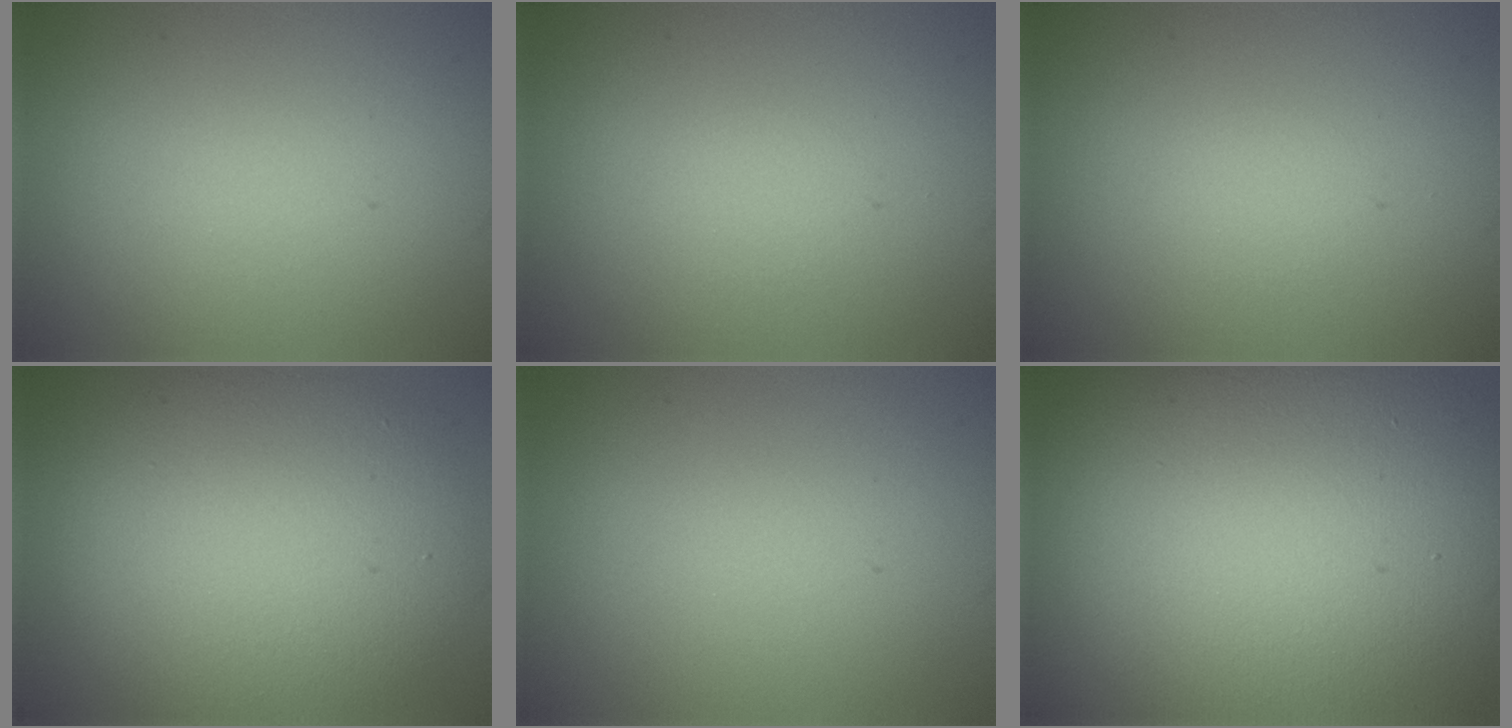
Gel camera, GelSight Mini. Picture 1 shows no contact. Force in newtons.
{"total": 0.6, "press": 0.6, "slide": 0.0}
{"total": 0.6, "press": 0.6, "slide": 0.0}
{"total": 9.8, "press": 9.8, "slide": 0.8}
{"total": 0.0}
{"total": 20.6, "press": 20.6, "slide": 1.1}